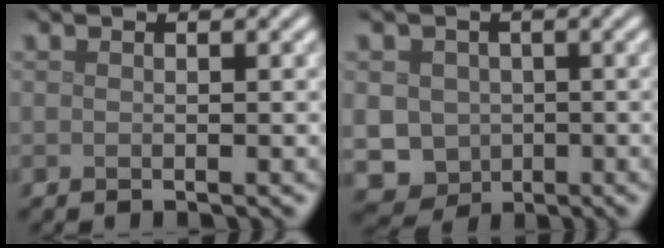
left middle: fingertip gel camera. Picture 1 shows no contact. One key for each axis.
{"total": 7.8, "fx": -1.5, "fy": 7.3, "fz": 2.4, "tx": -0.045, "ty": -0.004, "tz": -0.053}